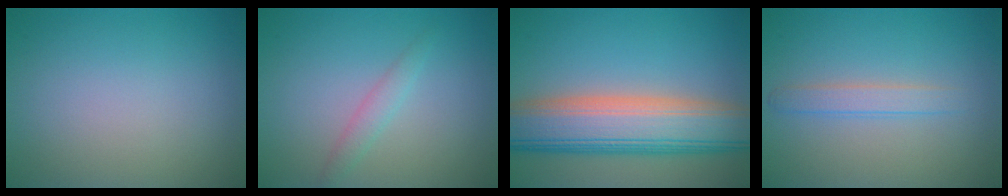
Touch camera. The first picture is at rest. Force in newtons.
{"total": 1.4, "press": 1.4, "slide": 0.0}
{"total": 10.6, "press": 10.6, "slide": 0.7}
{"total": 1.8, "press": 1.8, "slide": 0.1}